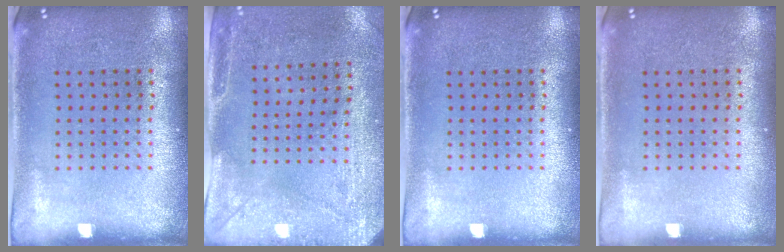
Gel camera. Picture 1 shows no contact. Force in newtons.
{"total": 2.9, "press": 2.3, "slide": 1.8}
{"total": 0.0}
{"total": 0.0}